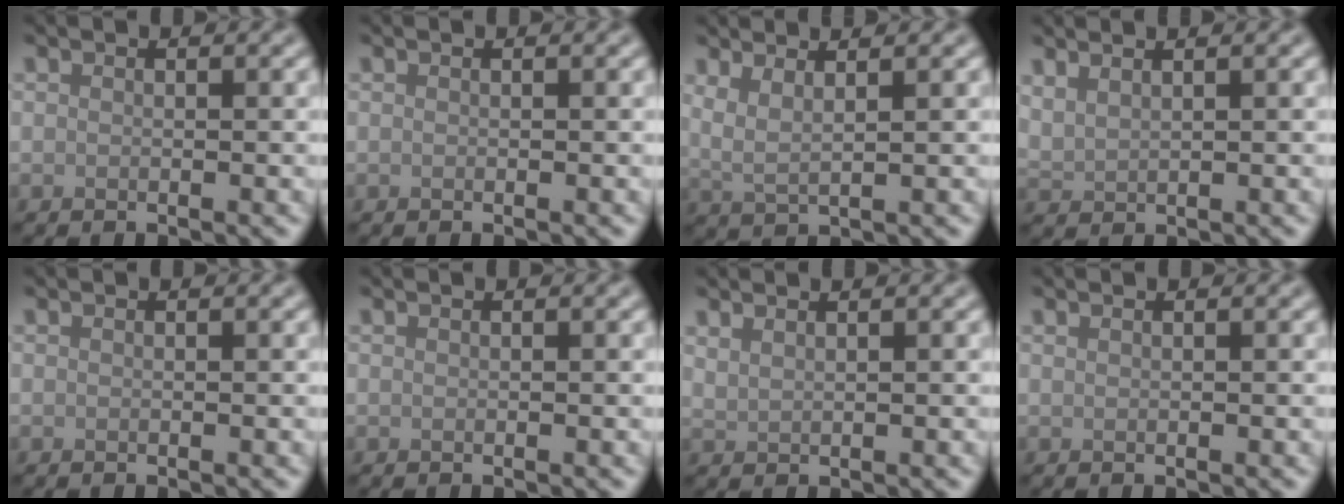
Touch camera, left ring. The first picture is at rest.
{"total": 0.0}
{"total": 2.7, "force": [1.7, 0.7, 2.0], "torque": [-0.036, -0.002, 0.030]}
{"total": 1.8, "force": [1.6, 0.5, 0.7], "torque": [-0.018, 0.005, 0.033]}
{"total": 0.0}
{"total": 0.0}
{"total": 1.3, "force": [1.2, 0.4, 0.5], "torque": [-0.009, 0.001, 0.021]}
{"total": 0.0}